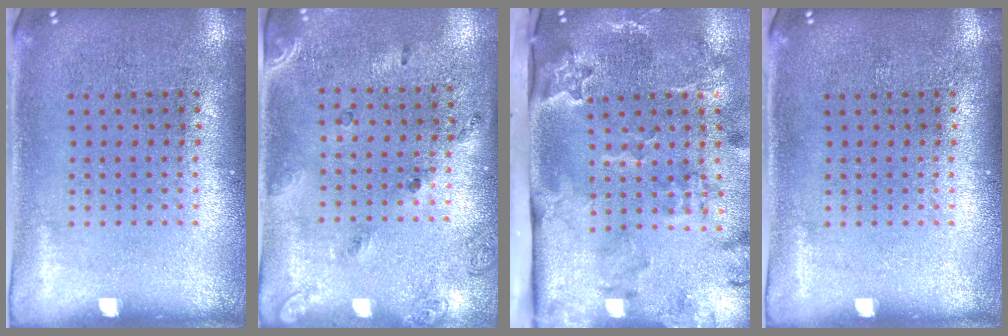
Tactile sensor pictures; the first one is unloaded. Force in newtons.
{"total": 1.5, "press": 1.0, "slide": 1.1}
{"total": 3.6, "press": 2.4, "slide": 2.6}
{"total": 0.0}